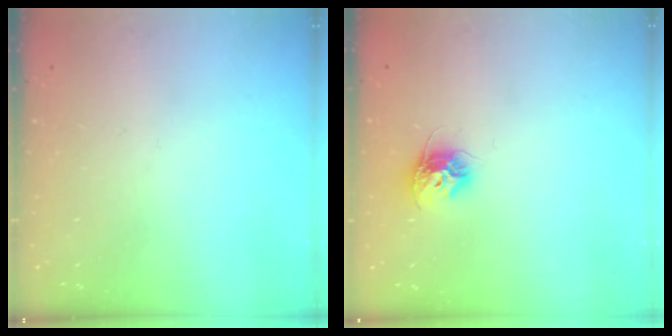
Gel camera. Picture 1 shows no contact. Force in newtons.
{"total": 9.4, "press": 9.4, "slide": 0.2}